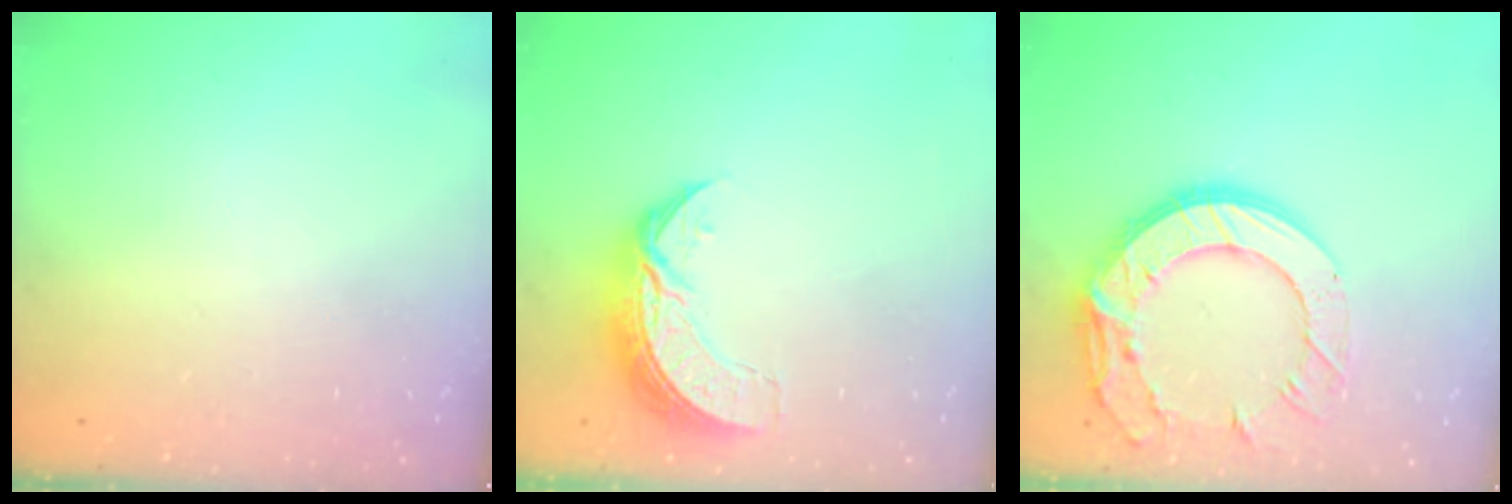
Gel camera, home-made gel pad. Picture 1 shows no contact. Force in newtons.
{"total": 8.6, "press": 8.6, "slide": 0.6}
{"total": 17.6, "press": 17.5, "slide": 1.2}